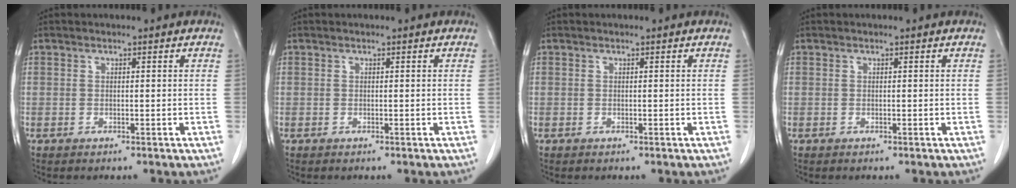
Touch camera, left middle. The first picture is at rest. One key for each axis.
{"total": 0.0}
{"total": 0.0}
{"total": 0.0}